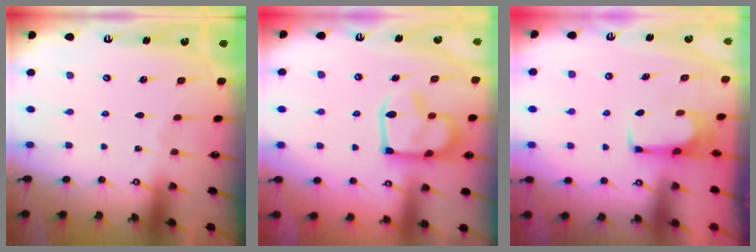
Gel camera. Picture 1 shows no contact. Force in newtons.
{"total": 10.6, "press": 10.5, "slide": 1.6}
{"total": 3.7, "press": 3.7, "slide": 0.2}